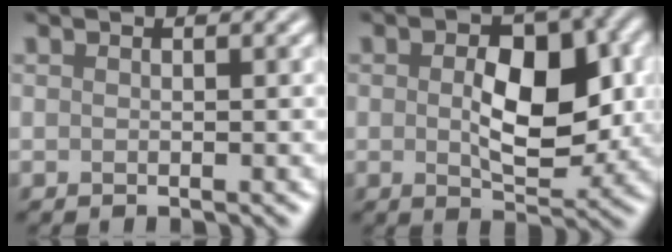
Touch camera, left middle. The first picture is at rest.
{"total": 6.8, "force": [0.2, 3.8, 5.7], "torque": [-0.091, -0.004, 0.005]}